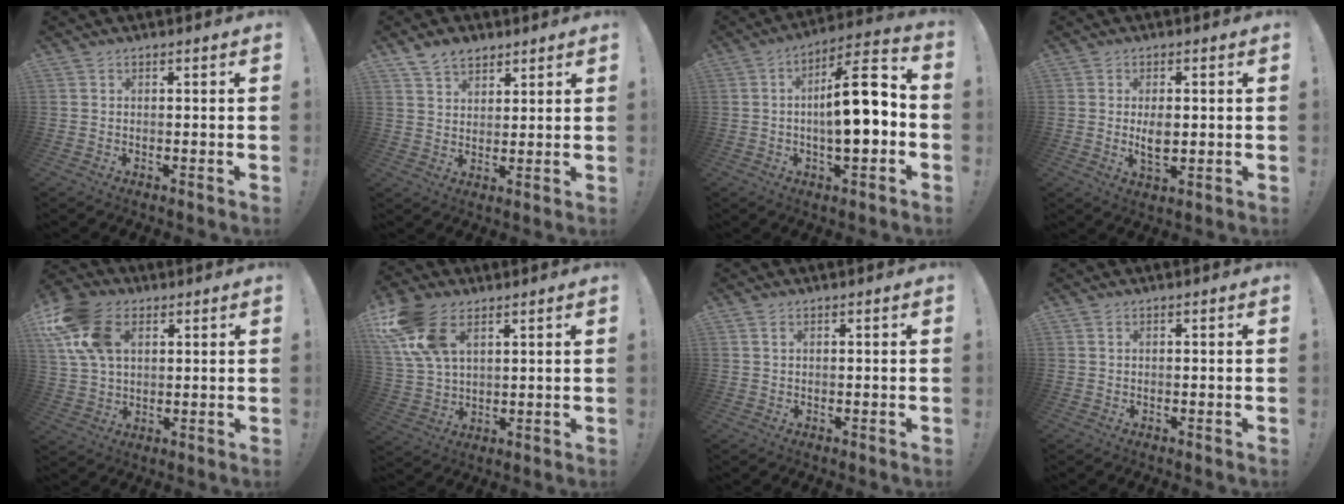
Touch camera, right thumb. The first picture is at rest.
{"total": 6.8, "force": [5.1, 4.1, 2.1], "torque": [-0.036, -0.024, 0.097]}
{"total": 15.0, "force": [-1.0, 4.5, 14.3], "torque": [-0.217, 0.000, -0.025]}
{"total": 5.1, "force": [0.4, 2.9, 4.2], "torque": [-0.060, -0.010, 0.000]}
{"total": 16.4, "force": [6.3, 10.9, 10.5], "torque": [-0.209, -0.012, 0.122]}
{"total": 15.1, "force": [7.5, 8.9, 9.6], "torque": [-0.199, -0.019, 0.144]}
{"total": 1.4, "force": [0.8, 0.6, 1.0], "torque": [-0.016, -0.001, 0.013]}
{"total": 0.7, "force": [0.5, 0.3, 0.4], "torque": [-0.012, 0.003, 0.009]}